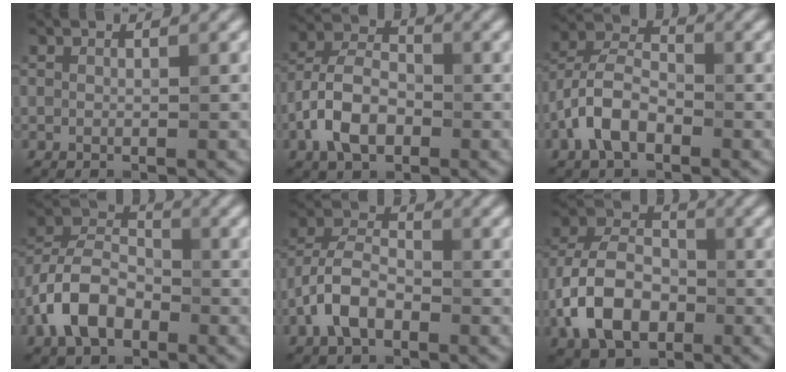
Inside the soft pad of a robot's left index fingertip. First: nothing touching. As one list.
[{"total": 5.7, "force": [-2.2, 3.5, 3.9], "torque": [-0.074, 0.008, -0.051]}, {"total": 5.4, "force": [-2.4, 3.0, 3.7], "torque": [-0.069, 0.012, -0.055]}, {"total": 6.8, "force": [-3.0, 4.2, 4.4], "torque": [-0.086, 0.011, -0.064]}, {"total": 4.8, "force": [-2.2, 2.7, 3.3], "torque": [-0.064, 0.011, -0.052]}, {"total": 7.9, "force": [-2.7, 5.2, 5.2], "torque": [-0.102, 0.009, -0.062]}]